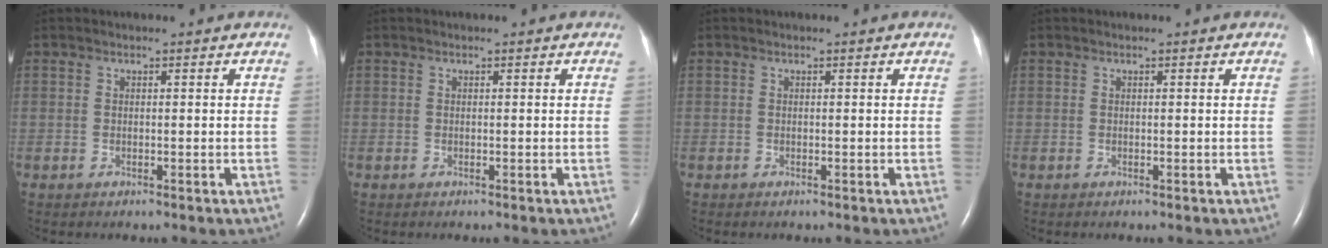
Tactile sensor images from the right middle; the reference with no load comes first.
{"total": 0.0}
{"total": 0.0}
{"total": 0.0}